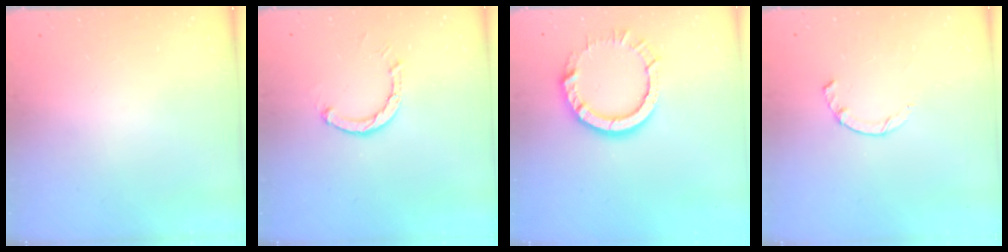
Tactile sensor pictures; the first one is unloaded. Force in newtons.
{"total": 2.6, "press": 2.6, "slide": 0.1}
{"total": 9.8, "press": 9.8, "slide": 0.4}
{"total": 1.9, "press": 1.9, "slide": 0.3}